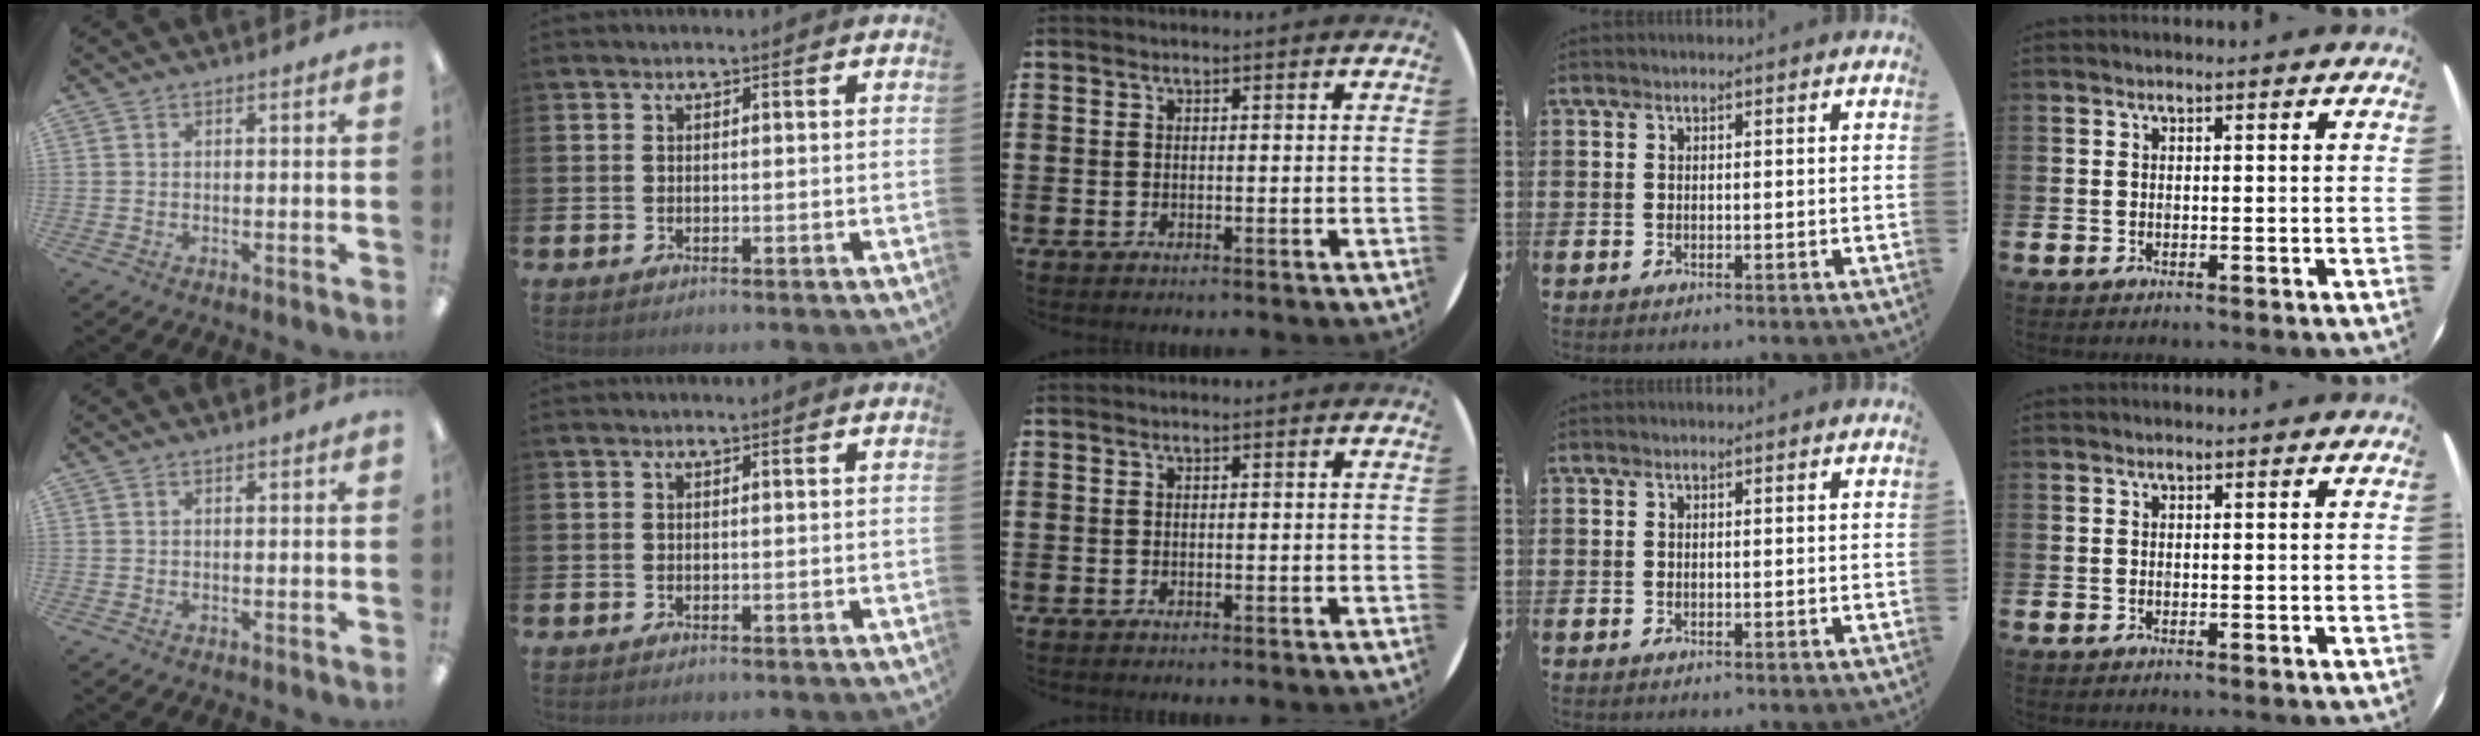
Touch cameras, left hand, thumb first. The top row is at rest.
{}